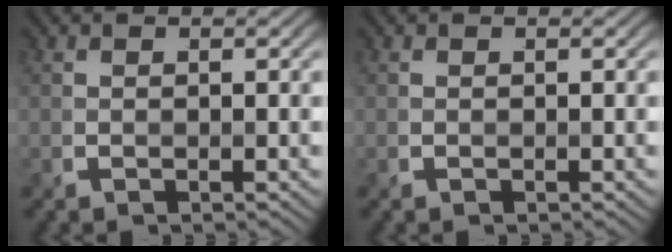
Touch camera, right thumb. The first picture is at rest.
{"total": 0.0}